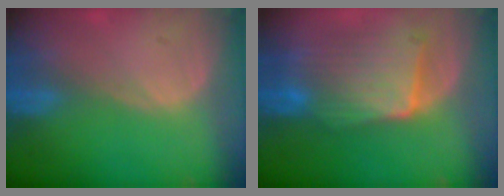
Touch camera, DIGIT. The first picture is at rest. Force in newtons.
{"total": 9.1, "press": 8.6, "slide": 2.7}